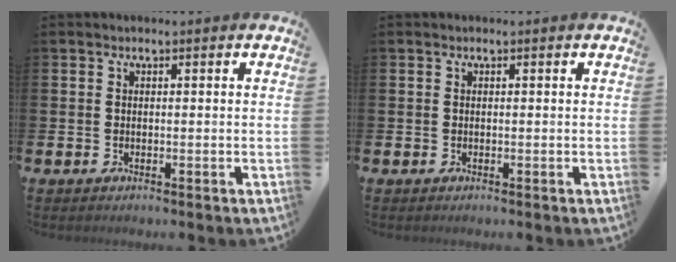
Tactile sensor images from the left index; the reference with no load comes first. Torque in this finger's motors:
{"motor_torque": [0.00, 0.00, 0.00, 0.00]}